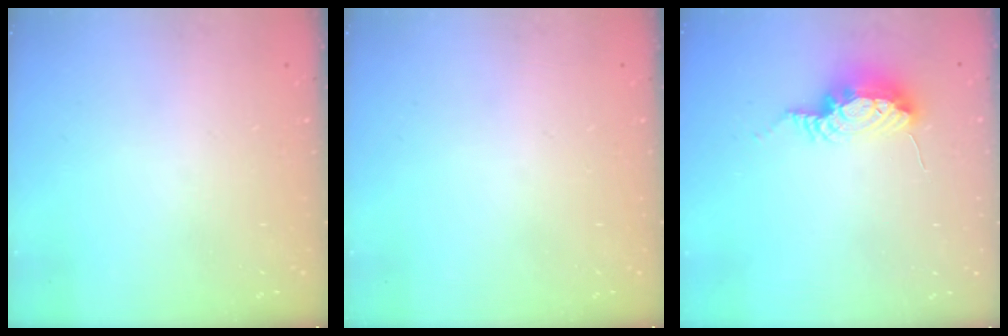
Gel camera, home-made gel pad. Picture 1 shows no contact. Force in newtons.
{"total": 0.0}
{"total": 8.3, "press": 8.0, "slide": 2.2}